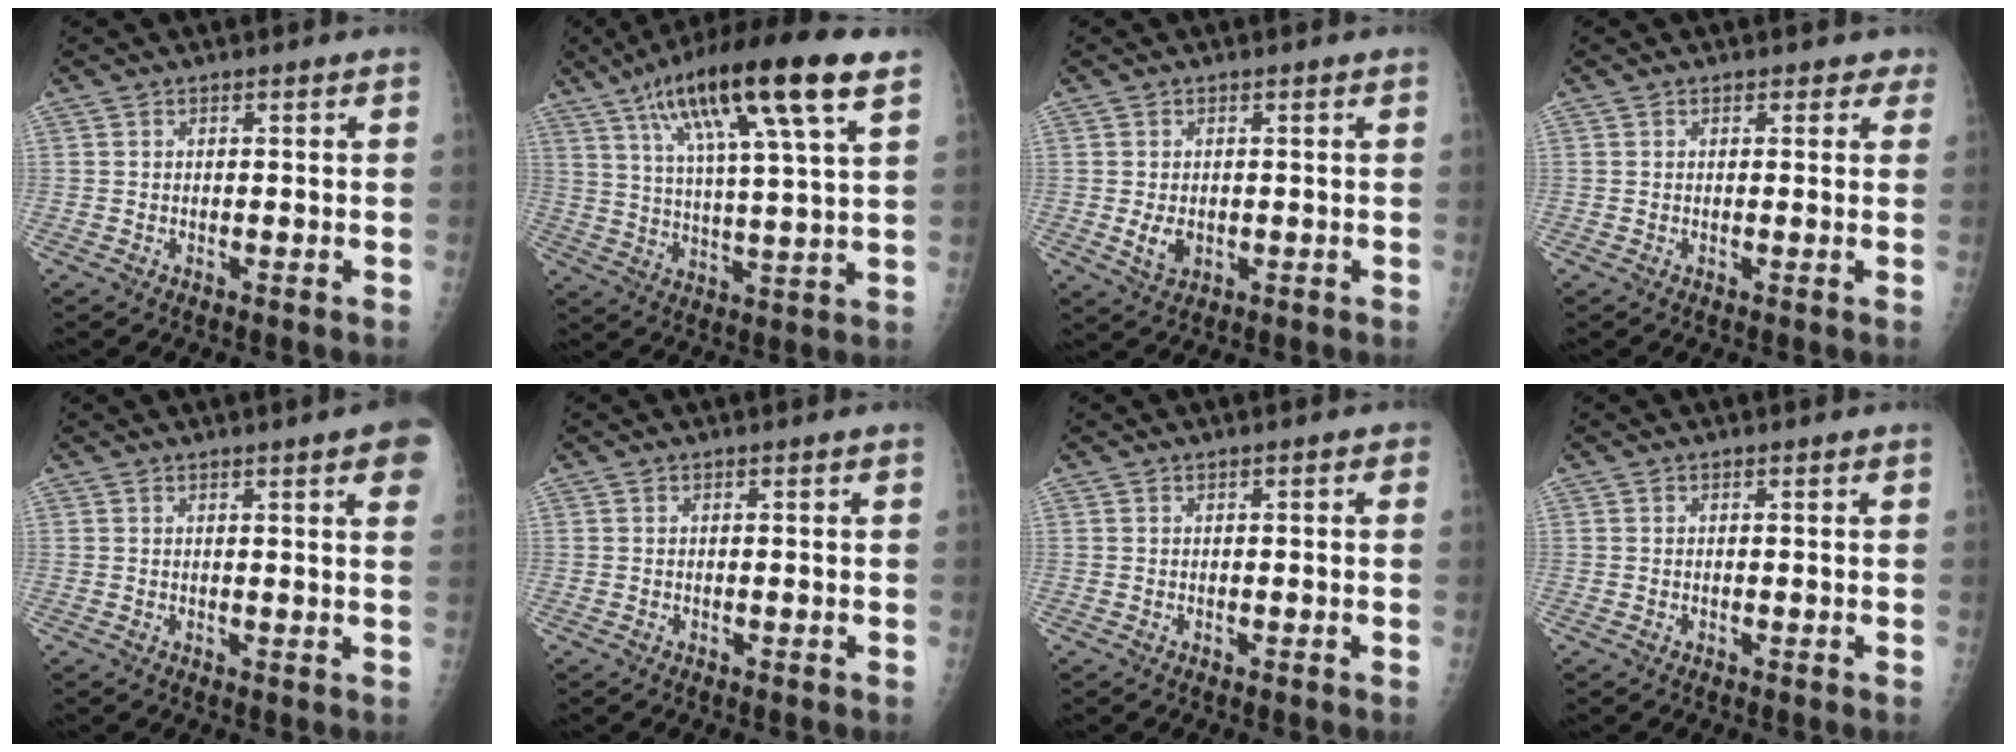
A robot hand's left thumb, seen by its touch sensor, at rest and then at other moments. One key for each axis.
{"total": 20.7, "fx": 10.7, "fy": 3.3, "fz": 17.4, "tx": -0.293, "ty": -0.010, "tz": 0.181}
{"total": 3.4, "fx": -0.3, "fy": 2.4, "fz": 2.4, "tx": -0.037, "ty": -0.005, "tz": 0.002}
{"total": 2.0, "fx": 1.3, "fy": 1.4, "fz": 0.4, "tx": 0.023, "ty": -0.004, "tz": 0.006}
{"total": 6.9, "fx": 3.6, "fy": 0.8, "fz": 5.9, "tx": -0.056, "ty": -0.001, "tz": 0.035}
{"total": 0.0}
{"total": 0.9, "fx": 0.3, "fy": 0.5, "fz": 0.7, "tx": -0.004, "ty": 0.003, "tz": -0.001}
{"total": 0.0}